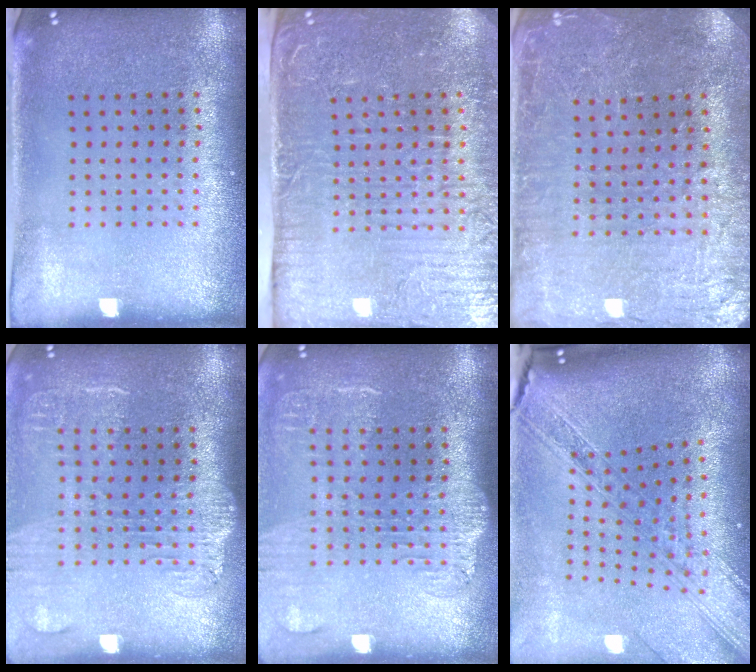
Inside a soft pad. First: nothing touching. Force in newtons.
{"total": 5.3, "press": 4.6, "slide": 2.7}
{"total": 2.0, "press": 2.0, "slide": 0.3}
{"total": 1.9, "press": 1.6, "slide": 1.1}
{"total": 1.9, "press": 1.6, "slide": 1.1}
{"total": 2.8, "press": 2.3, "slide": 1.7}